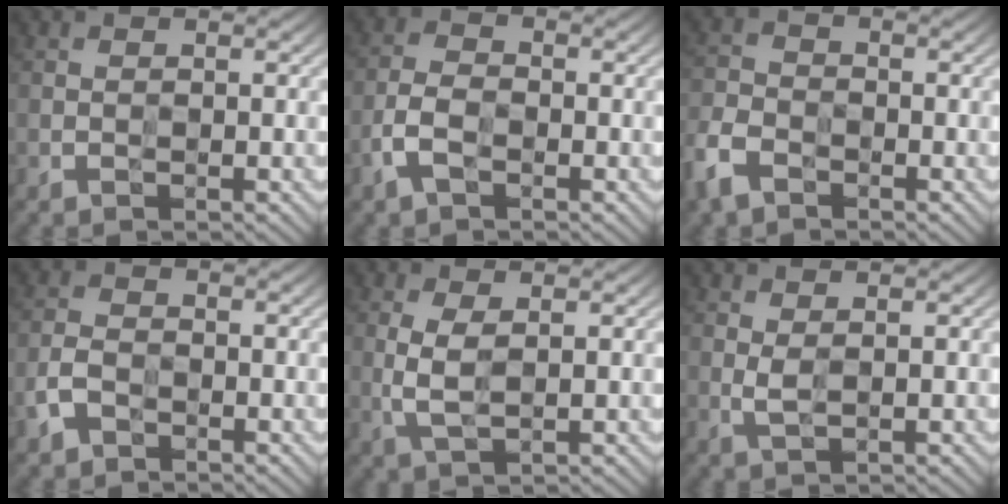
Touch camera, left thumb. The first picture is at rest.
{"total": 4.5, "force": [-2.7, 2.6, 2.6], "torque": [-0.056, -0.004, -0.060]}
{"total": 6.2, "force": [-4.5, 3.5, 2.4], "torque": [-0.060, -0.011, -0.097]}
{"total": 3.8, "force": [-2.6, 2.3, 1.5], "torque": [-0.033, -0.007, -0.055]}
{"total": 3.5, "force": [0.3, 1.6, 3.1], "torque": [-0.074, -0.004, 0.007]}
{"total": 1.5, "force": [0.6, 0.4, 1.3], "torque": [-0.032, -0.001, 0.012]}